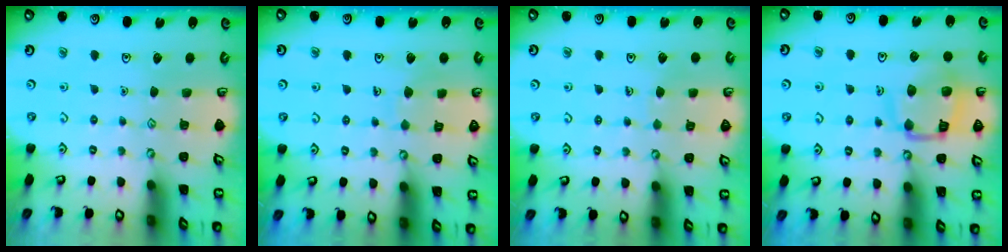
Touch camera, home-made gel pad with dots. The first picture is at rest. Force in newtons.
{"total": 4.6, "press": 4.6, "slide": 0.4}
{"total": 3.4, "press": 3.4, "slide": 0.2}
{"total": 14.2, "press": 14.2, "slide": 1.5}